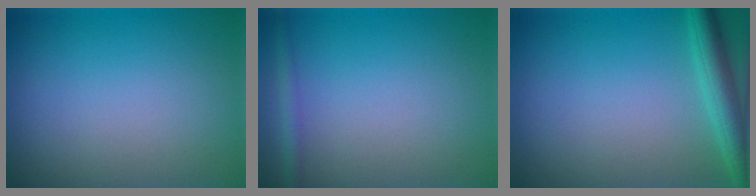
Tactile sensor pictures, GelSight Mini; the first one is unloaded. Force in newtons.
{"total": 1.3, "press": 1.3, "slide": 0.1}
{"total": 3.5, "press": 3.5, "slide": 0.2}